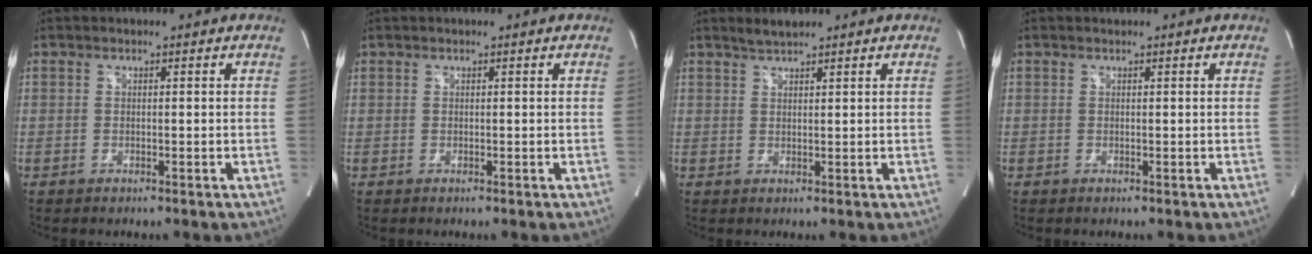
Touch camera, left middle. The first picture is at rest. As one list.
[{"total": 0.0}, {"total": 2.3, "force": [2.1, 0.2, 0.9], "torque": [-0.024, 0.006, 0.040]}, {"total": 0.0}]